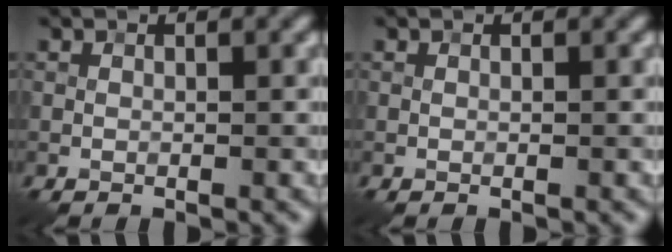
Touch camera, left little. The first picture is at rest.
{"total": 0.0}